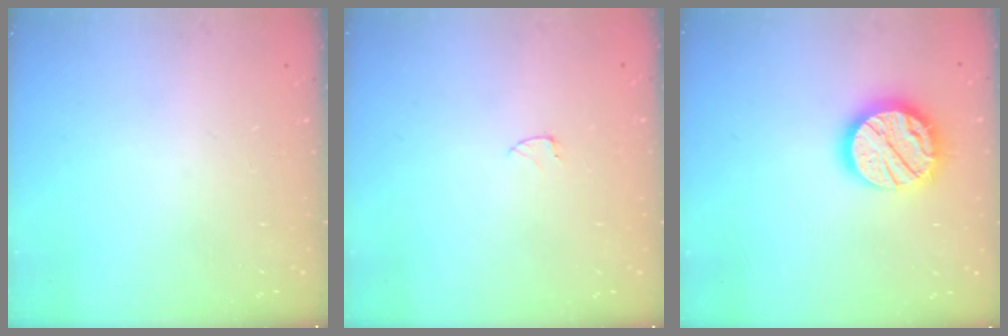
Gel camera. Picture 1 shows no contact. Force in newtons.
{"total": 2.6, "press": 2.6, "slide": 0.2}
{"total": 16.8, "press": 16.7, "slide": 1.2}